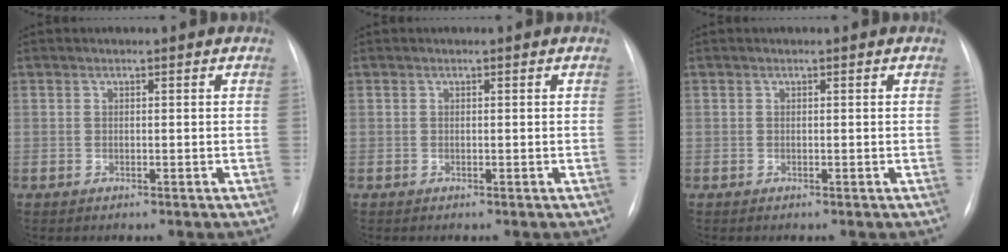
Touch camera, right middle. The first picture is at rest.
{"total": 0.0}
{"total": 0.0}